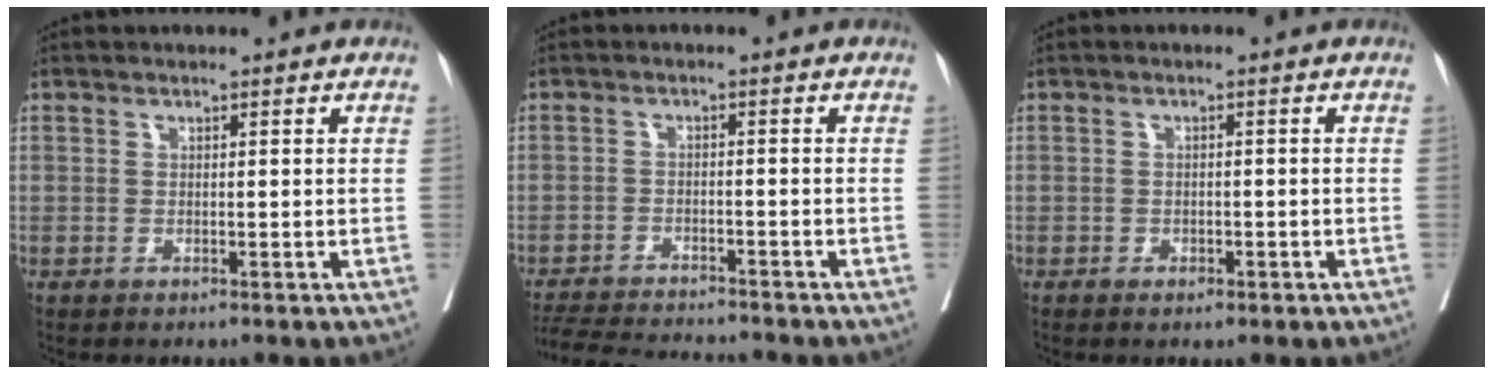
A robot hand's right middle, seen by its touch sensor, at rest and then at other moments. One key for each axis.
{"total": 9.7, "fx": -9.3, "fy": 0.6, "fz": 2.8, "tx": -0.044, "ty": -0.005, "tz": -0.145}
{"total": 1.9, "fx": -1.0, "fy": 1.2, "fz": 1.2, "tx": -0.016, "ty": 0.003, "tz": -0.008}